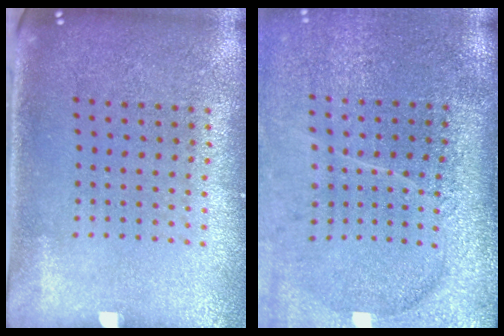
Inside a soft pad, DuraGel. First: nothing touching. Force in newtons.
{"total": 4.6, "press": 3.7, "slide": 2.8}